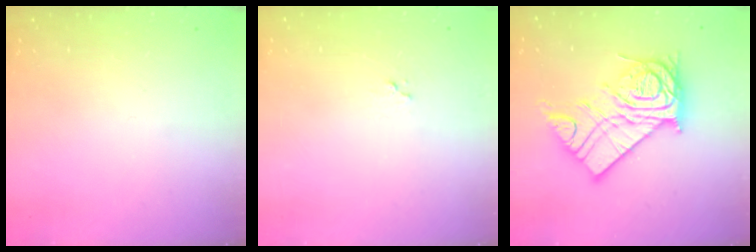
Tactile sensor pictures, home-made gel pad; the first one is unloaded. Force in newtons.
{"total": 3.0, "press": 3.0, "slide": 0.2}
{"total": 20.0, "press": 19.9, "slide": 1.9}